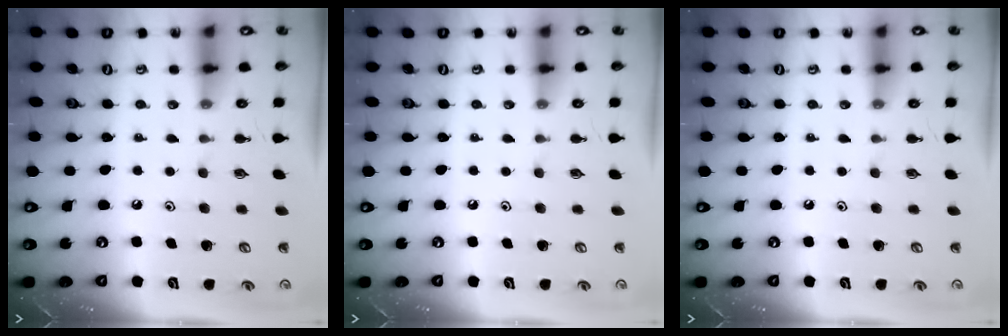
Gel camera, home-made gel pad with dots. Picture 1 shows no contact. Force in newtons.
{"total": 0.0}
{"total": 0.0}